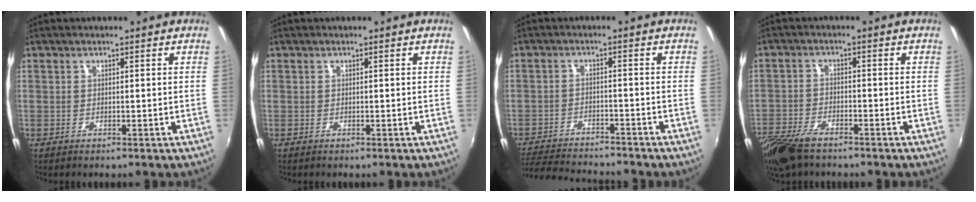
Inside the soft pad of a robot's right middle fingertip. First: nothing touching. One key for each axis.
{"total": 0.0}
{"total": 12.8, "fx": -11.8, "fy": 1.9, "fz": 4.6, "tx": -0.111, "ty": -0.015, "tz": -0.188}
{"total": 10.0, "fx": -7.6, "fy": 3.5, "fz": 5.4, "tx": -0.135, "ty": -0.029, "tz": -0.148}